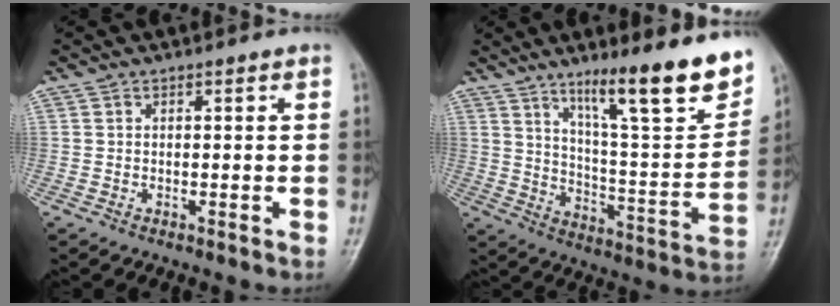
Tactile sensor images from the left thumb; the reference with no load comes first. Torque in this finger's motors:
{"motor_torque": [0.78, 0.42, 1.06, -1.71, 0.09]}